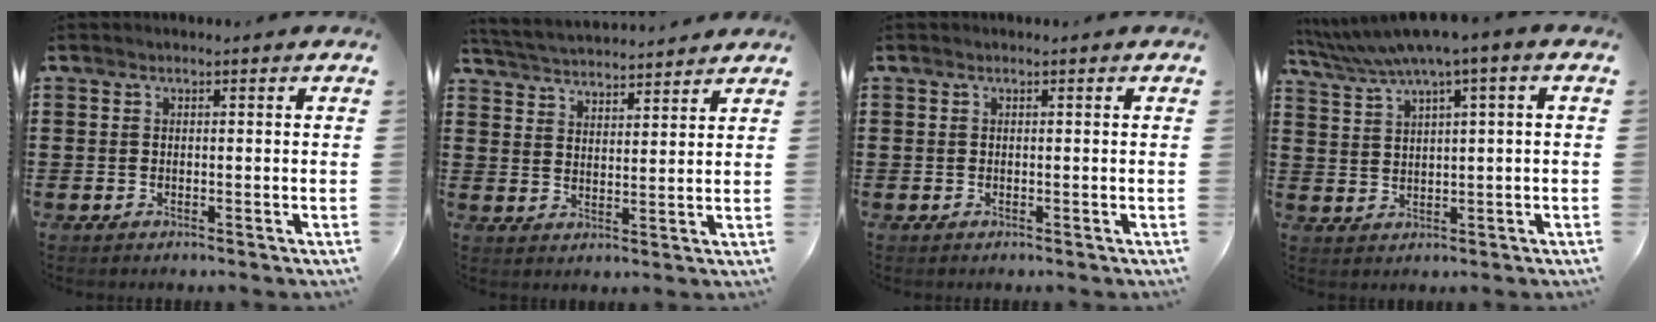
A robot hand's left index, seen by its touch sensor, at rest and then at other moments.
{"total": 3.7, "force": [3.7, -0.1, 0.1], "torque": [-0.018, -0.022, 0.063]}
{"total": 0.0}
{"total": 4.5, "force": [2.7, 0.0, 3.6], "torque": [-0.076, -0.013, 0.043]}